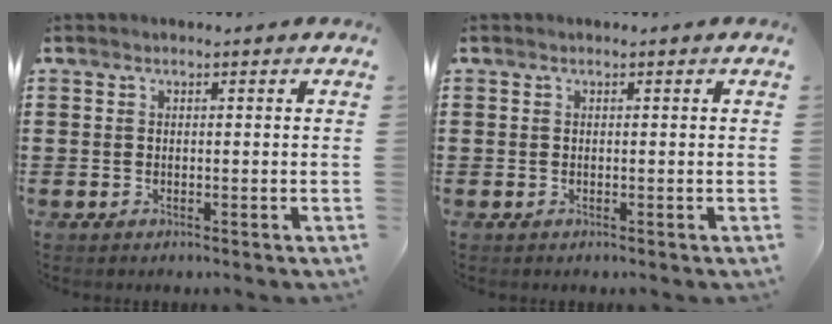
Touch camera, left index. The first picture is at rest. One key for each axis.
{"total": 0.0}